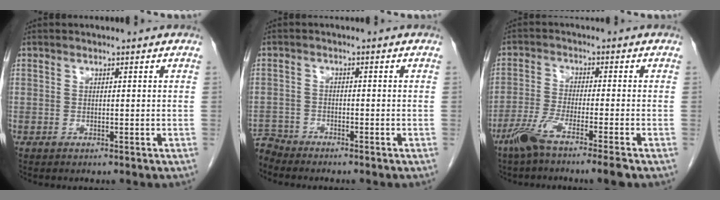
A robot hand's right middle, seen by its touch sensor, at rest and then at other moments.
{"total": 3.6, "force": [-3.5, 0.3, -0.7], "torque": [0.016, -0.011, -0.067]}
{"total": 7.1, "force": [-4.9, -0.3, 5.1], "torque": [-0.097, -0.015, -0.095]}